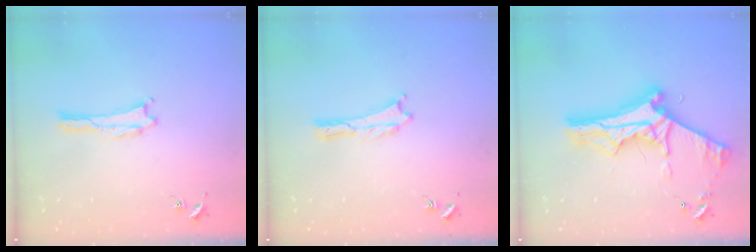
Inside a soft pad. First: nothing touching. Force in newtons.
{"total": 0.0}
{"total": 10.9, "press": 10.8, "slide": 1.0}